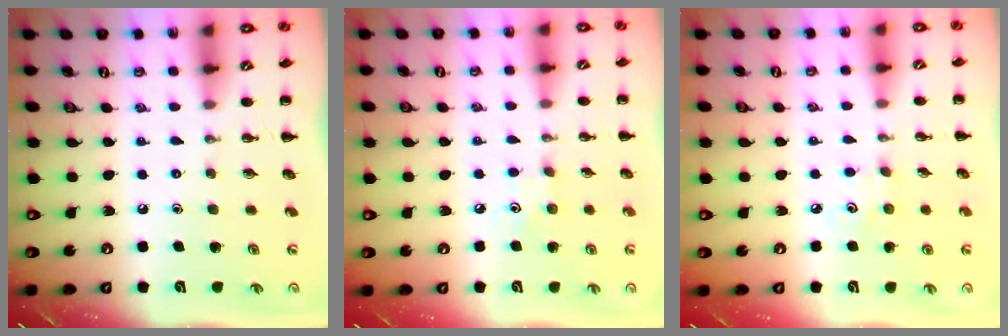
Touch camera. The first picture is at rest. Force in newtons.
{"total": 4.5, "press": 4.3, "slide": 1.3}
{"total": 4.1, "press": 3.9, "slide": 1.1}